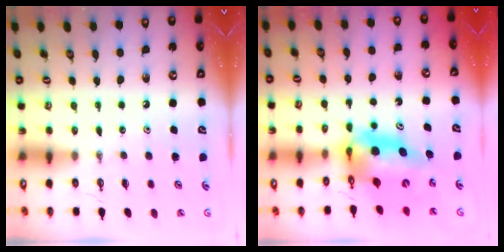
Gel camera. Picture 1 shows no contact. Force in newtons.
{"total": 12.1, "press": 12.1, "slide": 1.2}